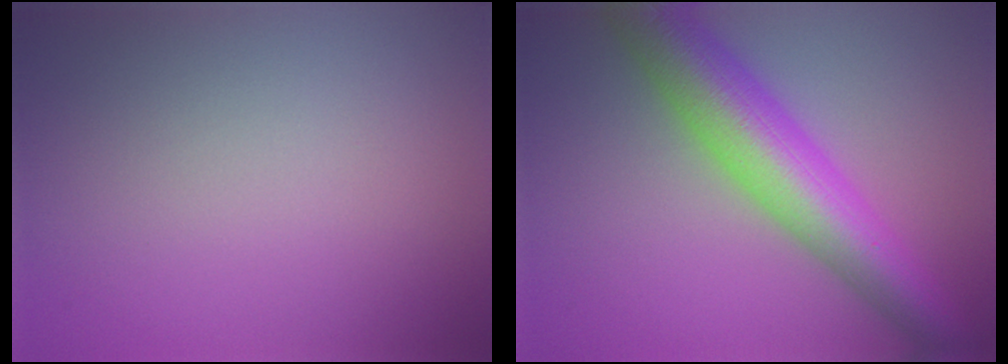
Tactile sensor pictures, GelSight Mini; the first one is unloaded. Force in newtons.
{"total": 9.0, "press": 9.0, "slide": 0.2}